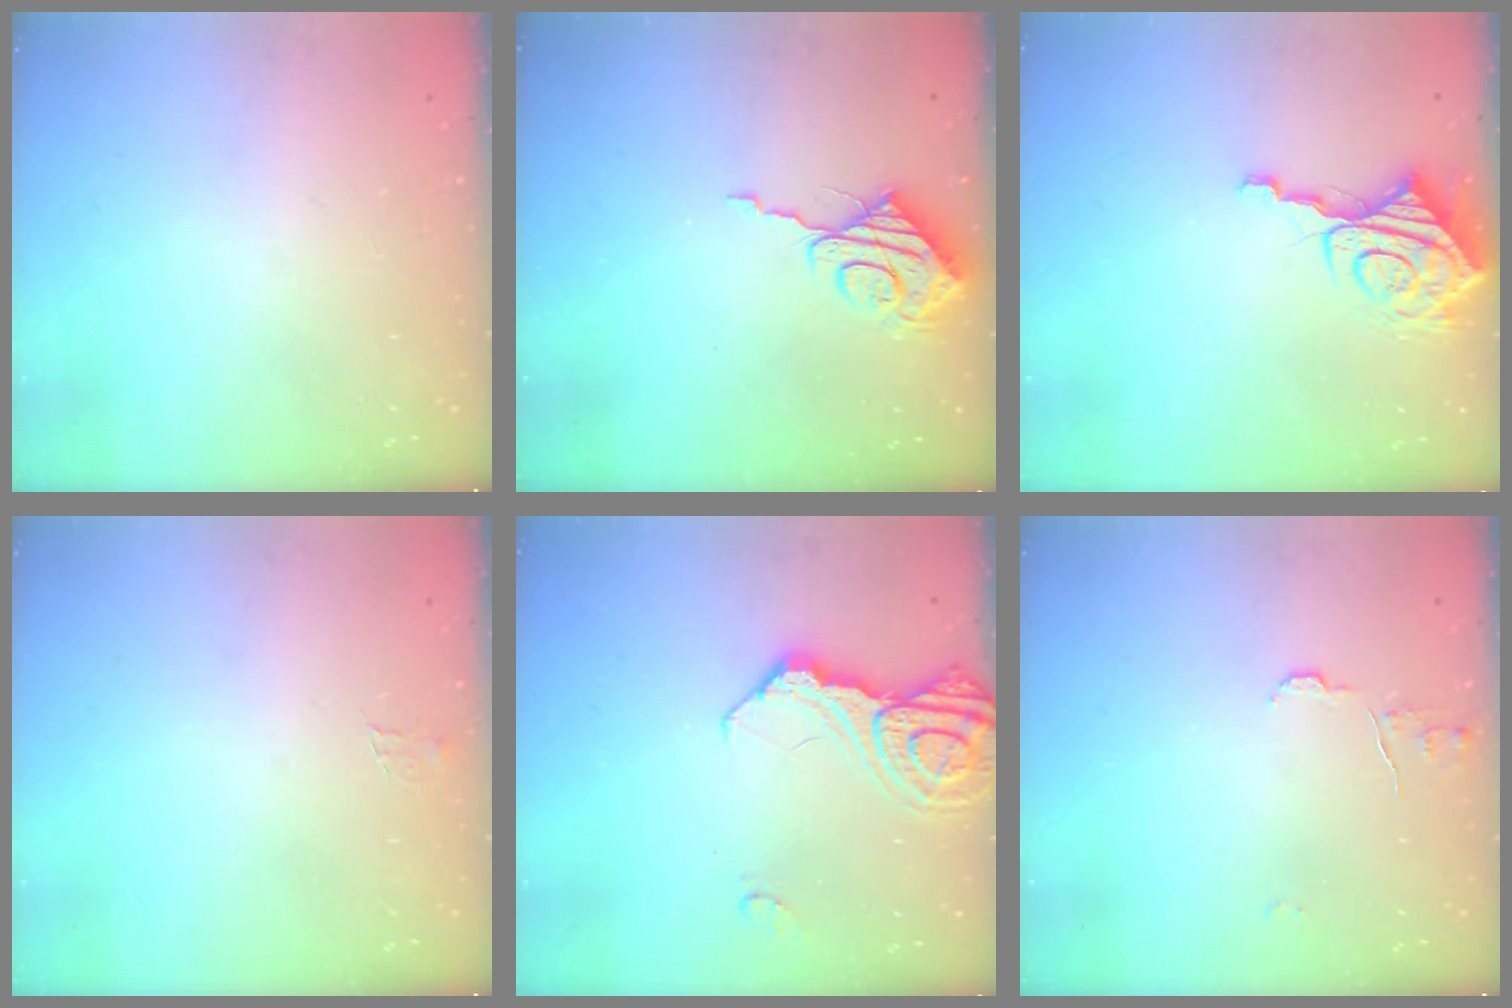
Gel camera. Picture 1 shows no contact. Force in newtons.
{"total": 9.5, "press": 9.5, "slide": 0.3}
{"total": 10.4, "press": 10.3, "slide": 1.0}
{"total": 3.3, "press": 3.3, "slide": 0.3}
{"total": 16.5, "press": 16.4, "slide": 1.8}
{"total": 6.8, "press": 6.8, "slide": 0.6}